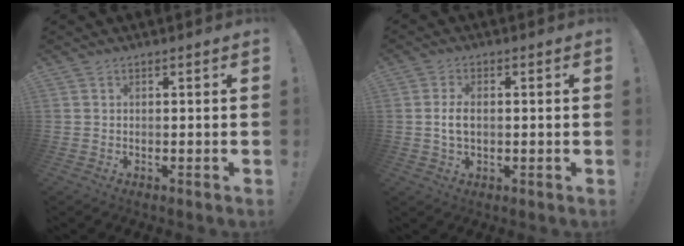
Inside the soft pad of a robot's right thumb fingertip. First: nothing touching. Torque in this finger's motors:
{"motor_torque": [0.09, -0.04, 0.16, 0.35, 0.11]}